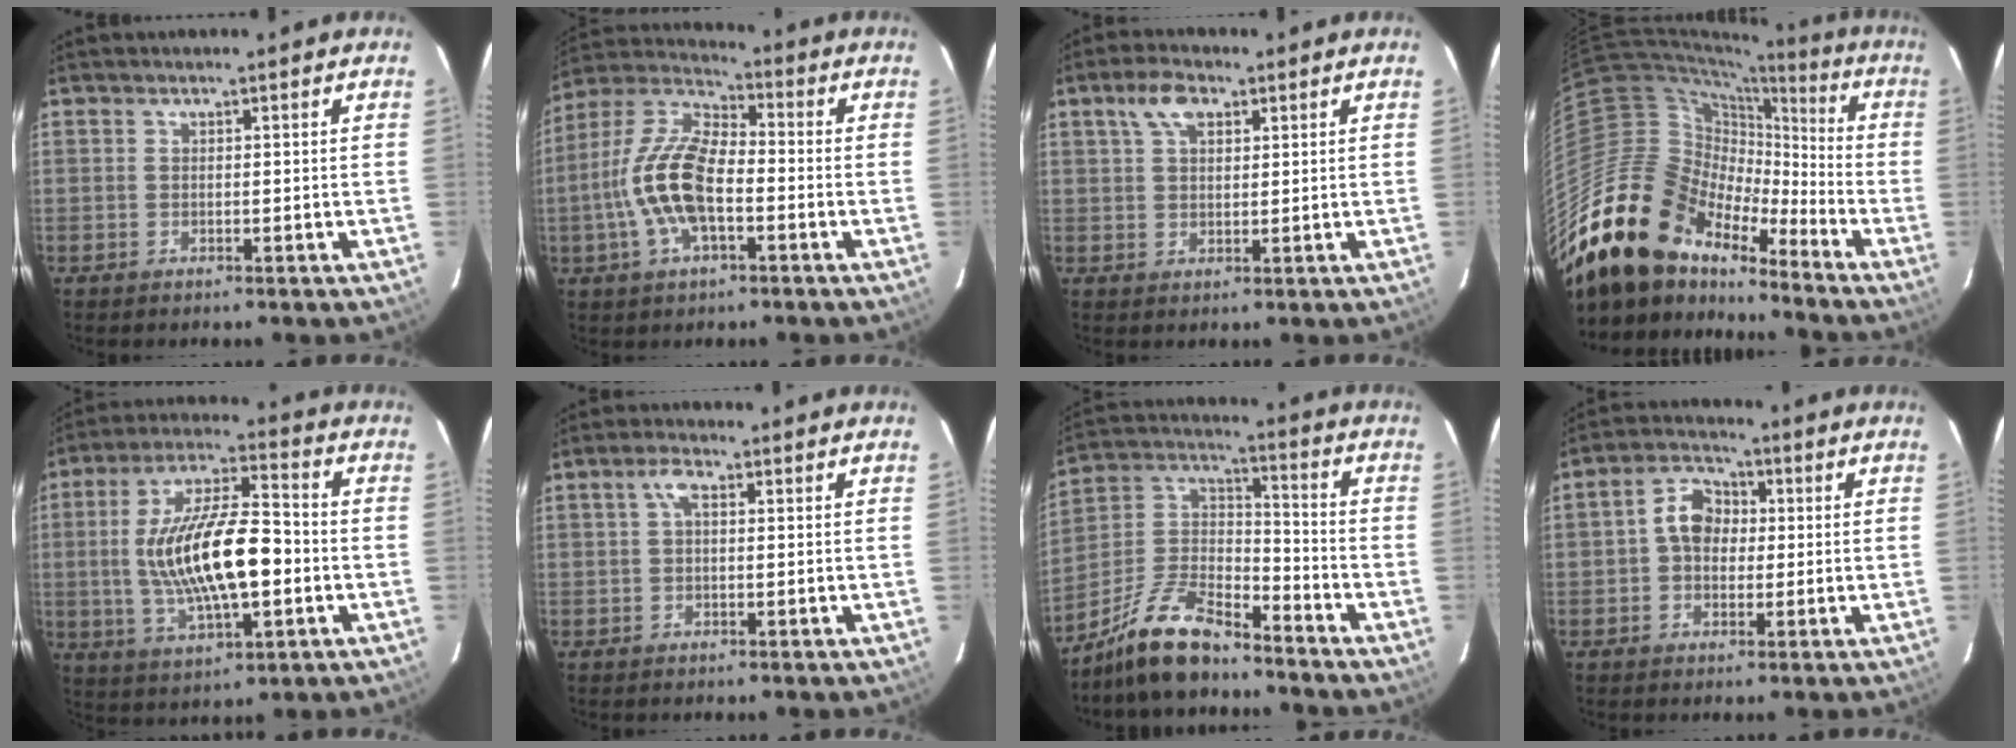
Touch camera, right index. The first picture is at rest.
{"total": 14.4, "force": [-3.4, 6.3, 12.5], "torque": [-0.263, 0.007, -0.070]}
{"total": 4.8, "force": [2.6, 2.4, 3.2], "torque": [-0.061, 0.014, 0.048]}
{"total": 22.0, "force": [-17.0, 11.2, 8.3], "torque": [-0.159, 0.024, -0.312]}
{"total": 17.6, "force": [-1.7, 5.7, 16.6], "torque": [-0.314, 0.003, -0.024]}
{"total": 2.1, "force": [0.7, 0.7, 1.9], "torque": [-0.040, 0.008, 0.012]}
{"total": 12.8, "force": [-10.1, 3.8, 6.8], "torque": [-0.156, 0.021, -0.197]}
{"total": 5.7, "force": [0.2, 4.5, 3.5], "torque": [-0.069, 0.023, 0.000]}